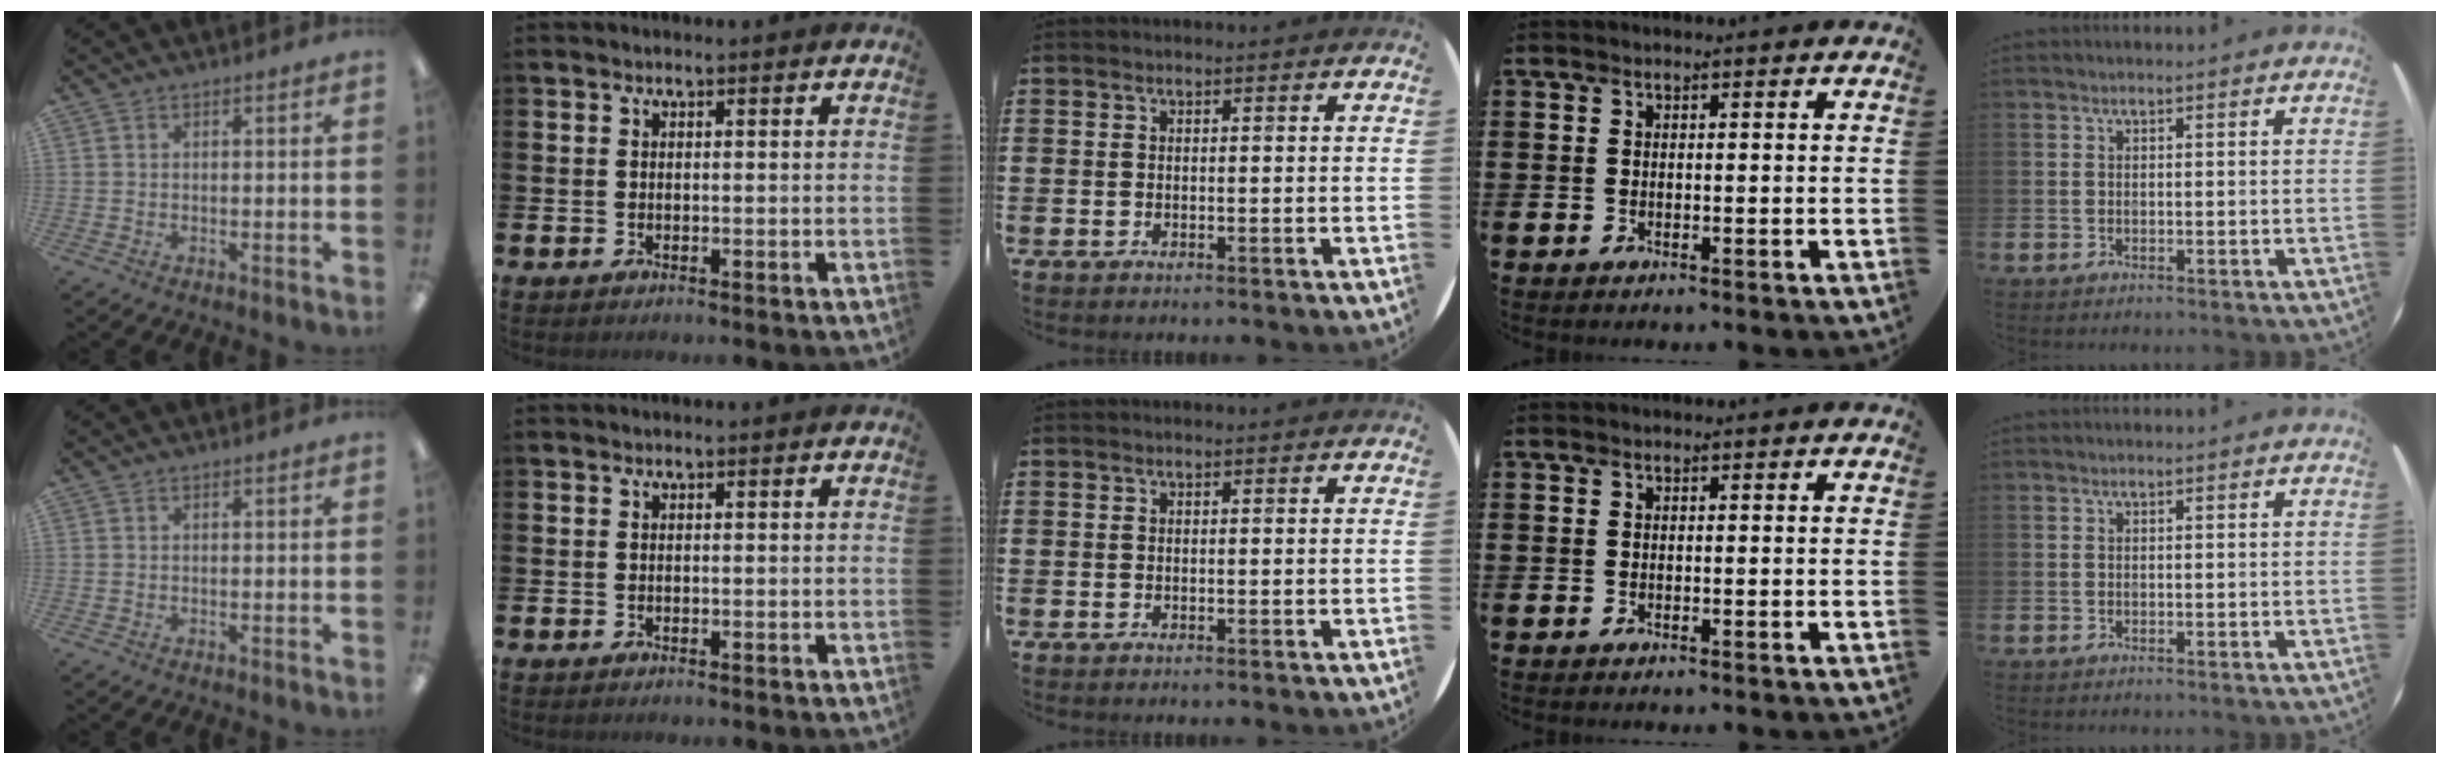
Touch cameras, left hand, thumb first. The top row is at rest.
{}